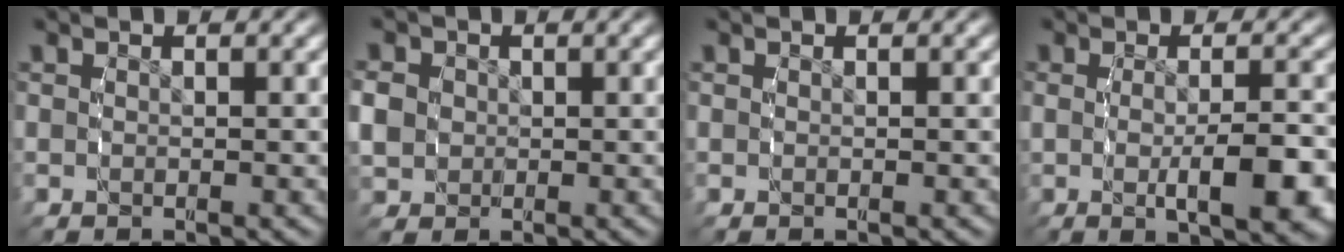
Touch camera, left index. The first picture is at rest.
{"total": 2.8, "force": [0.0, 2.5, 1.2], "torque": [-0.034, -0.008, 0.009]}
{"total": 0.0}
{"total": 5.1, "force": [-1.0, 1.4, 4.8], "torque": [-0.076, -0.015, -0.010]}